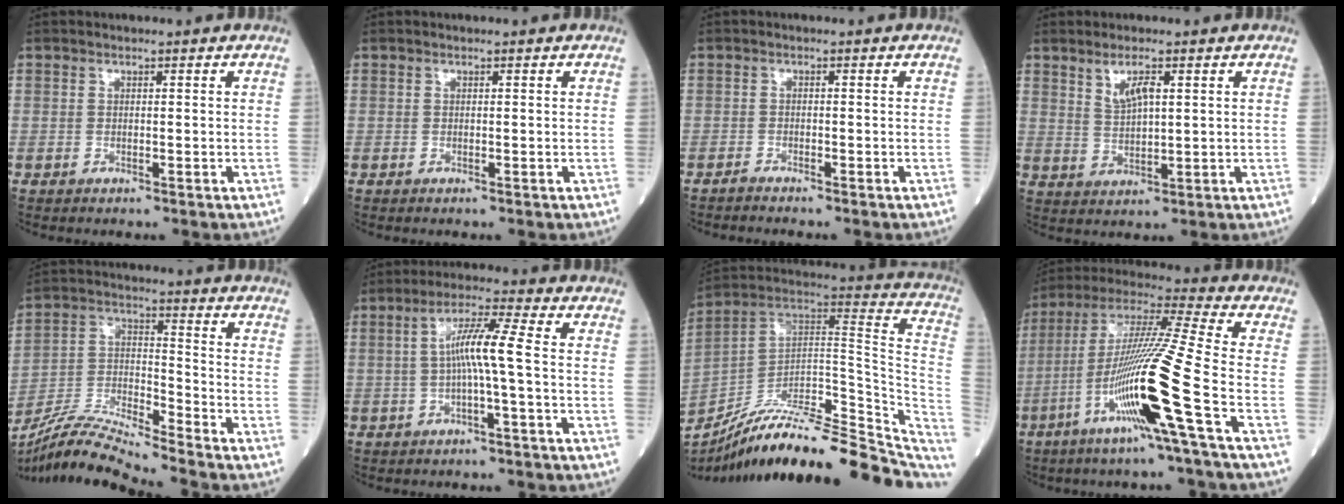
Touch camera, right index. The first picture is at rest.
{"total": 0.0}
{"total": 1.1, "force": [-1.1, -0.2, 0.0], "torque": [-0.005, -0.002, -0.021]}
{"total": 4.0, "force": [2.0, 0.9, 3.3], "torque": [-0.067, 0.000, 0.043]}
{"total": 11.5, "force": [-10.9, -1.7, 3.2], "torque": [-0.063, 0.004, -0.206]}
{"total": 6.6, "force": [-0.5, -0.4, 6.5], "torque": [-0.124, 0.018, -0.010]}
{"total": 25.7, "force": [-21.8, 4.8, 12.8], "torque": [-0.130, 0.028, -0.323]}
{"total": 17.8, "force": [-6.6, -2.1, 16.4], "torque": [-0.324, -0.016, -0.132]}